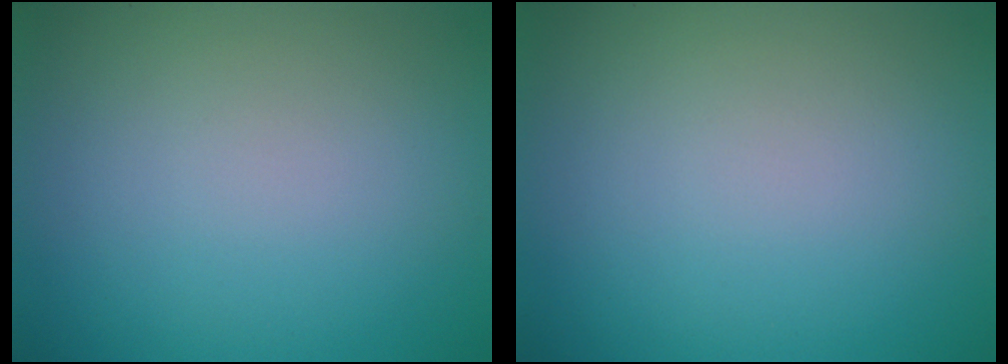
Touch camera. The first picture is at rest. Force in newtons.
{"total": 0.0}